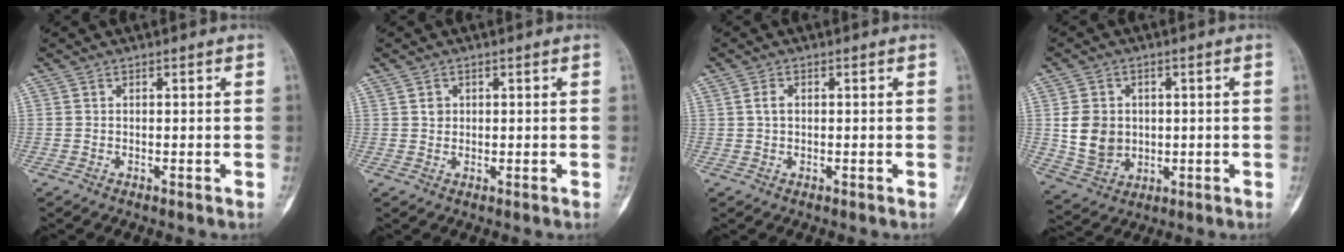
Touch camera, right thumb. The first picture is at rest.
{"total": 1.5, "force": [0.4, 1.4, 0.6], "torque": [-0.001, 0.001, 0.004]}
{"total": 2.0, "force": [0.3, 1.3, 1.5], "torque": [-0.032, 0.004, 0.006]}
{"total": 9.0, "force": [0.4, 7.5, 5.0], "torque": [-0.070, -0.006, 0.020]}